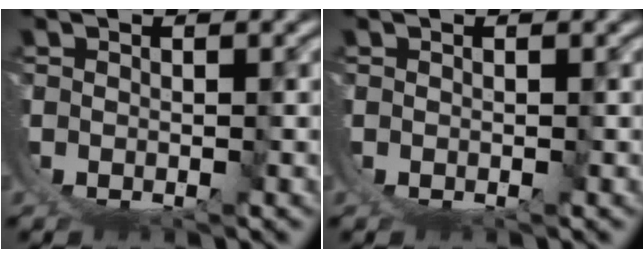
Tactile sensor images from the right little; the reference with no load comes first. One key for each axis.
{"total": 0.0}